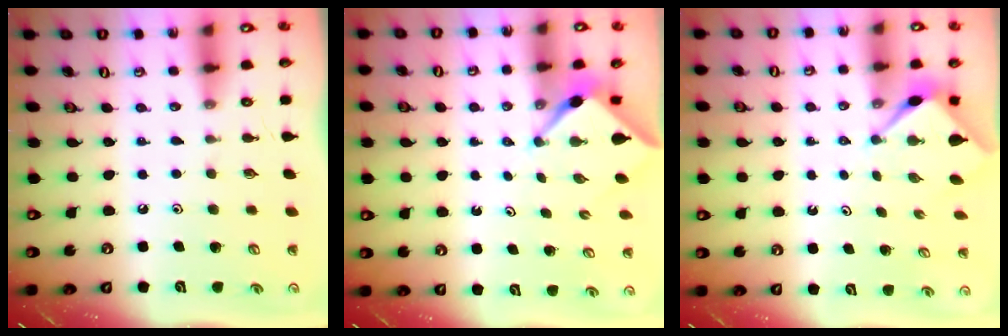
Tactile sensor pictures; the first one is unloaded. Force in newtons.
{"total": 3.2, "press": 3.2, "slide": 0.3}
{"total": 3.5, "press": 3.5, "slide": 0.3}